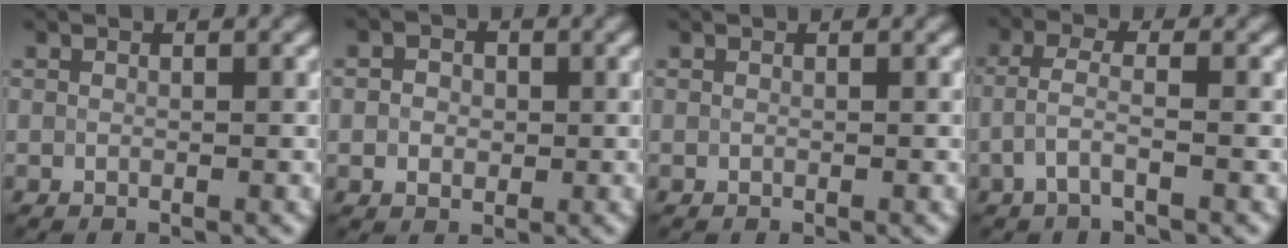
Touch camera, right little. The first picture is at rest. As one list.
[{"total": 1.7, "force": [0.0, 1.5, 0.7], "torque": [-0.003, 0.000, -0.005]}, {"total": 0.0}, {"total": 2.4, "force": [-1.0, 0.4, 2.1], "torque": [-0.050, 0.010, -0.025]}]